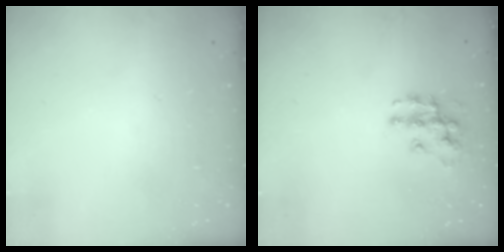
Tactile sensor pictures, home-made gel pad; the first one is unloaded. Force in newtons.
{"total": 10.9, "press": 10.9, "slide": 0.8}